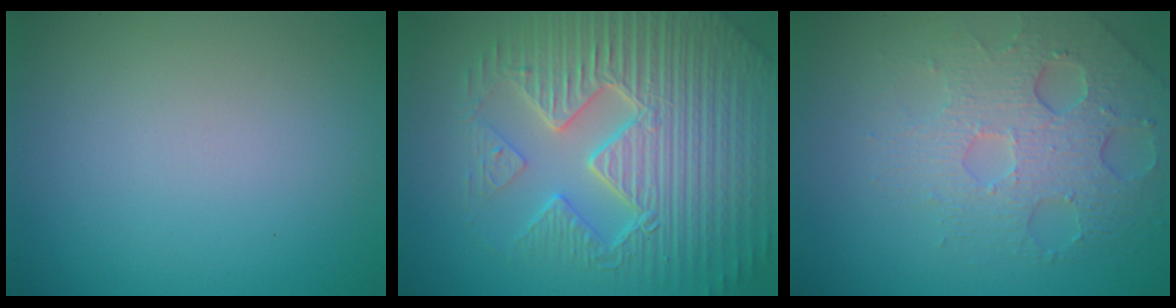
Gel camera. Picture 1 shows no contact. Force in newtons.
{"total": 9.8, "press": 6.9, "slide": 7.0}
{"total": 5.1, "press": 4.2, "slide": 2.9}